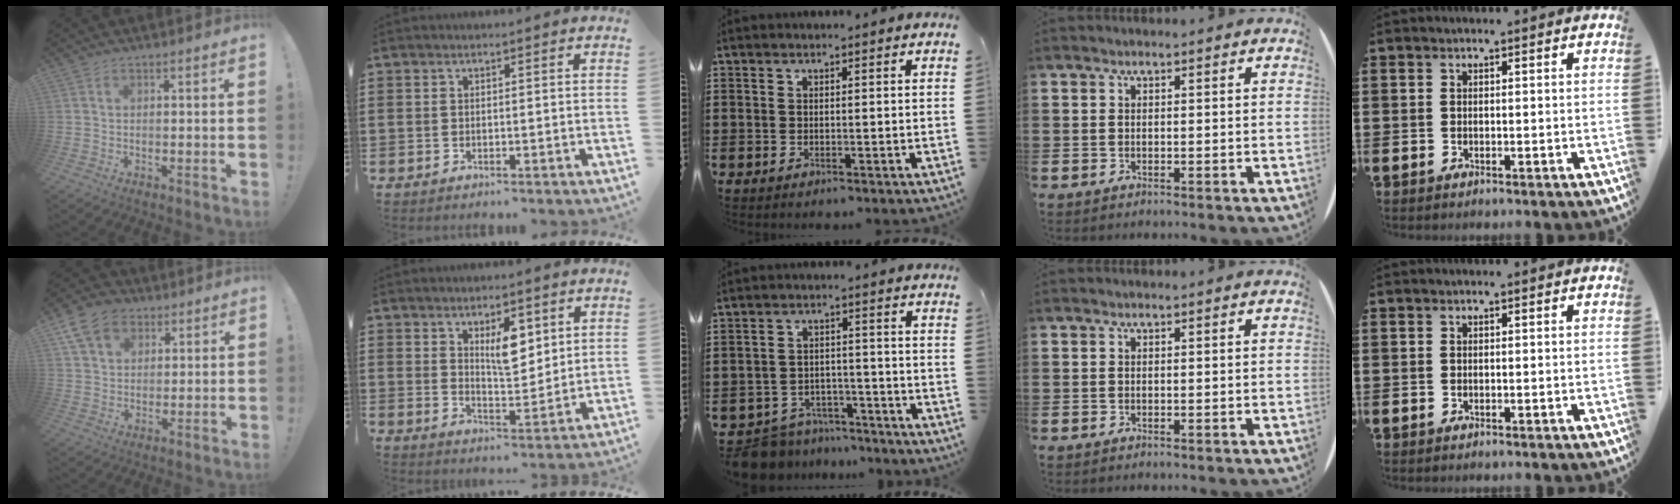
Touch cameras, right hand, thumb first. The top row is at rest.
{"thumb": {"total": 11.1, "force": [5.7, 8.2, 5.0], "torque": [-0.085, -0.017, 0.114]}, "index": {"total": 6.1, "force": [2.7, 2.5, 4.8], "torque": [-0.070, -0.007, 0.041]}, "middle": {"total": 6.5, "force": [-6.3, 1.5, 0.6], "torque": [-0.018, 0.013, -0.127]}}